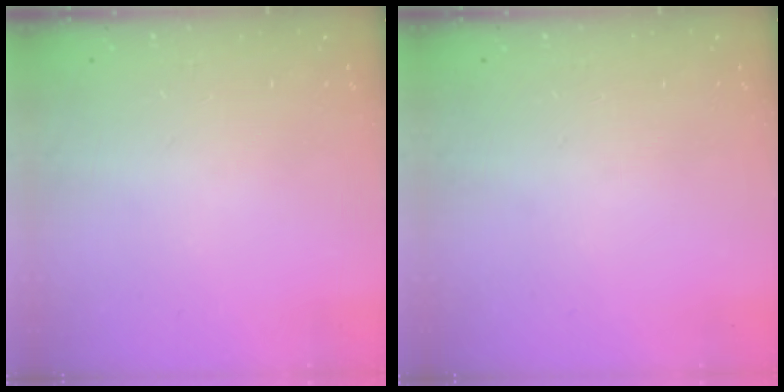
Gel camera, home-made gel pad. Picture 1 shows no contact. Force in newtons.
{"total": 0.0}